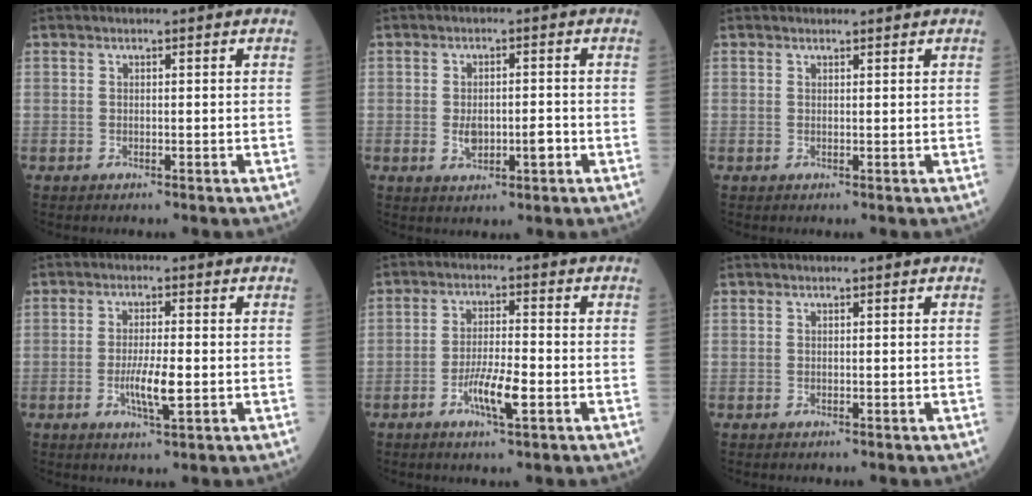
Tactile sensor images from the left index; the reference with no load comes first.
{"total": 4.2, "force": [-1.2, 1.9, 3.6], "torque": [-0.057, 0.002, -0.013]}
{"total": 1.1, "force": [1.1, 0.2, 0.0], "torque": [-0.004, 0.004, 0.016]}
{"total": 4.7, "force": [-1.2, 0.6, 4.5], "torque": [-0.084, -0.007, -0.019]}
{"total": 5.6, "force": [-2.4, 0.7, 5.0], "torque": [-0.093, -0.005, -0.045]}
{"total": 0.0}